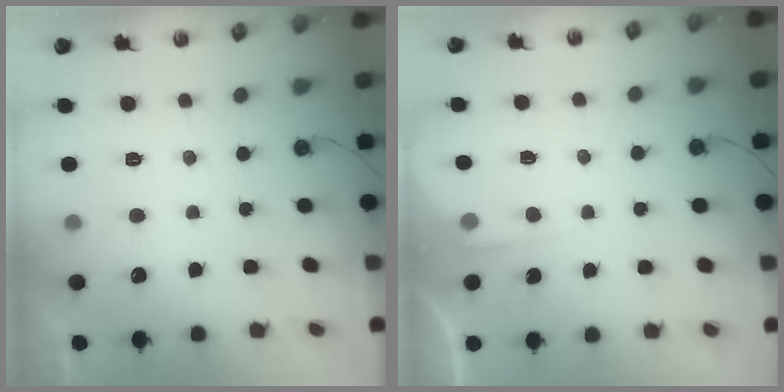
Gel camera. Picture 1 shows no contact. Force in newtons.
{"total": 2.7, "press": 2.7, "slide": 0.4}